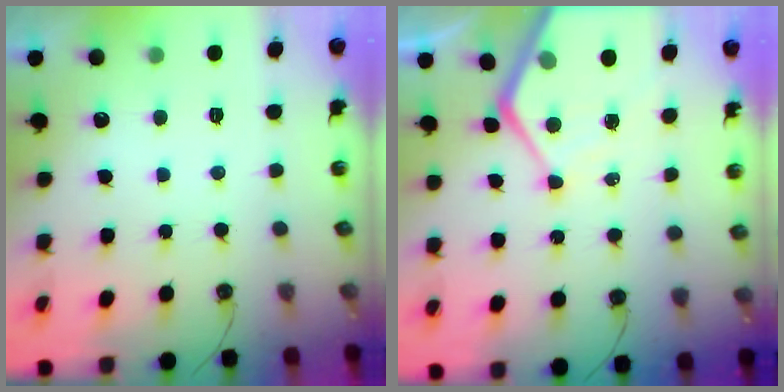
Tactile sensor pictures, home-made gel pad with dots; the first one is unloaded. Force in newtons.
{"total": 11.5, "press": 11.5, "slide": 1.1}